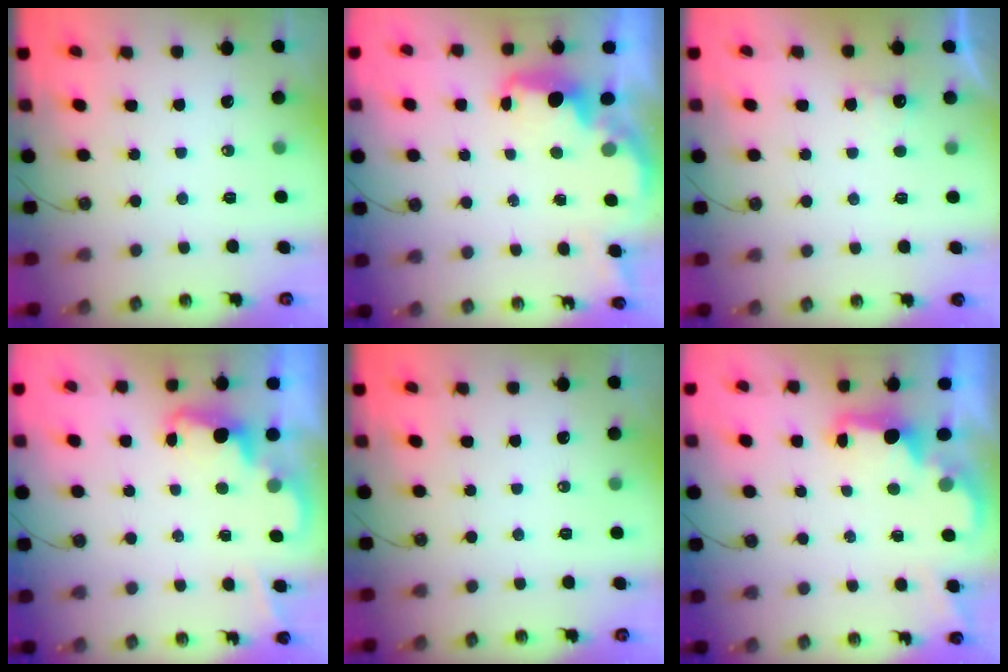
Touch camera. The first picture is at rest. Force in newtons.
{"total": 2.7, "press": 2.6, "slide": 0.5}
{"total": 2.6, "press": 2.4, "slide": 0.9}
{"total": 2.3, "press": 2.3, "slide": 0.5}
{"total": 0.0}
{"total": 2.3, "press": 2.2, "slide": 0.7}